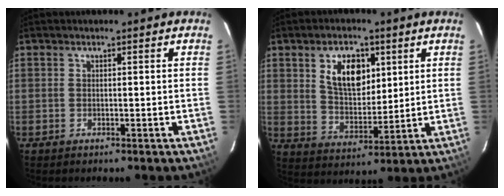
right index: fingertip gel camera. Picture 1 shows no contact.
{"total": 10.3, "force": [4.0, 5.9, 7.4], "torque": [-0.129, 0.009, 0.080]}